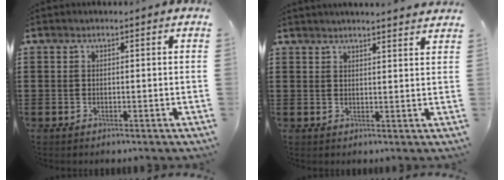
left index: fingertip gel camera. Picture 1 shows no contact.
{"total": 2.4, "force": [2.4, -0.3, 0.2], "torque": [-0.011, -0.006, 0.046]}